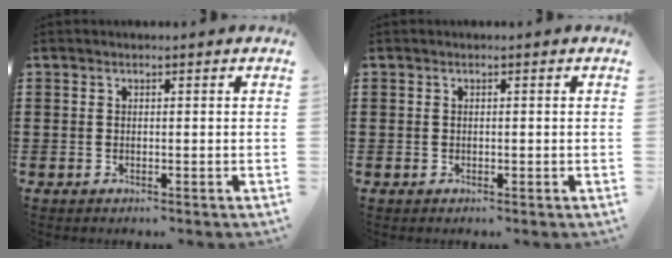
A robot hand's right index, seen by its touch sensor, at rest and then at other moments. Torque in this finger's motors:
{"motor_torque": [-0.68, 0.60, 0.02, -0.01]}